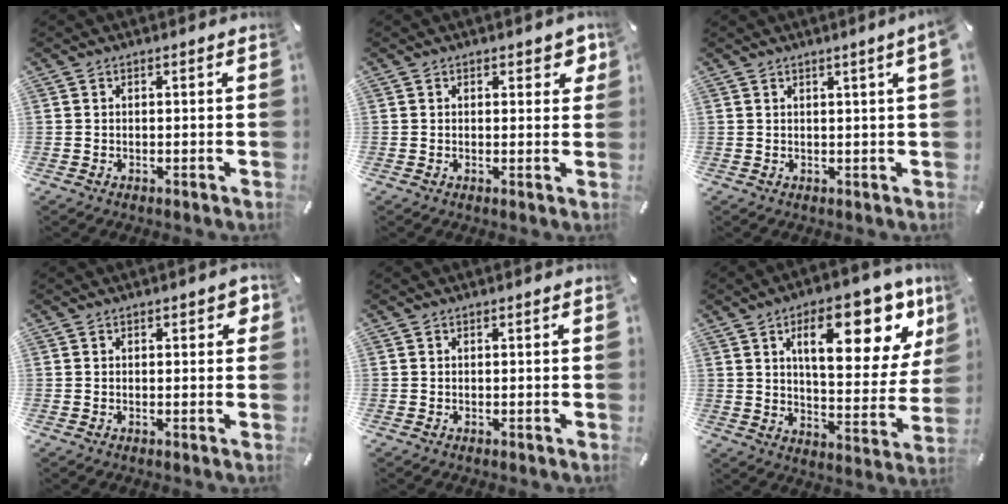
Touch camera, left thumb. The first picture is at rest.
{"total": 3.0, "force": [1.6, 1.8, 1.8], "torque": [-0.007, -0.006, 0.021]}
{"total": 2.8, "force": [1.4, -0.3, 2.4], "torque": [-0.045, -0.004, 0.023]}
{"total": 2.1, "force": [0.6, 1.1, 1.6], "torque": [-0.016, 0.000, 0.006]}
{"total": 0.0}
{"total": 21.1, "force": [10.4, 9.1, 16.0], "torque": [-0.223, -0.047, 0.159]}